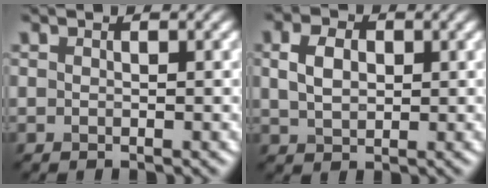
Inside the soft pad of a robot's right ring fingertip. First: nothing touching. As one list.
[{"total": 3.4, "force": [0.8, 2.3, 2.3], "torque": [-0.053, 0.004, 0.015]}]